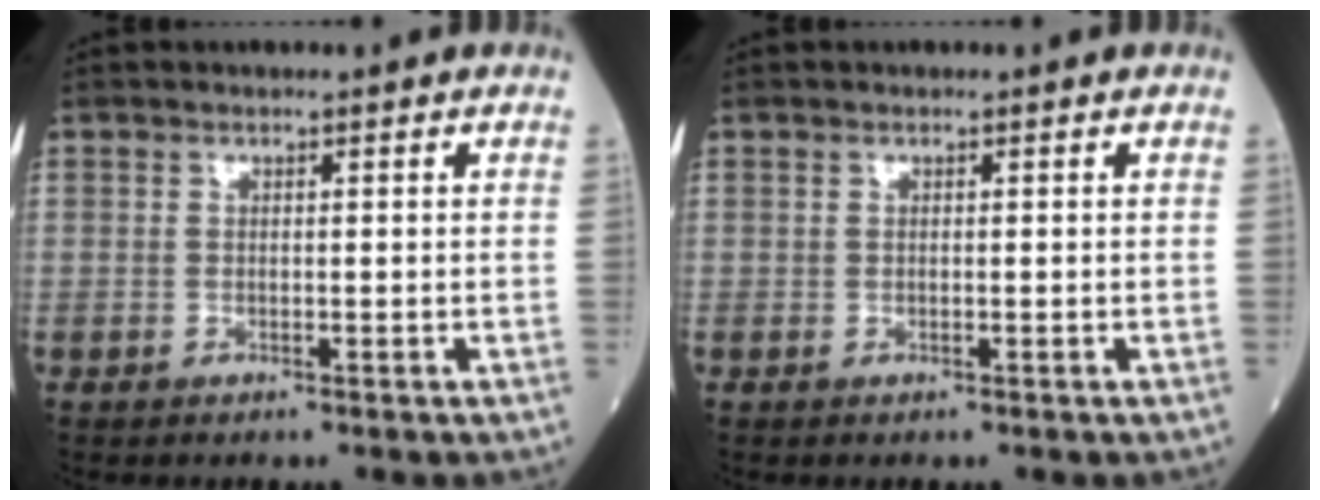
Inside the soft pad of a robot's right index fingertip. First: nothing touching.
{"total": 0.0}